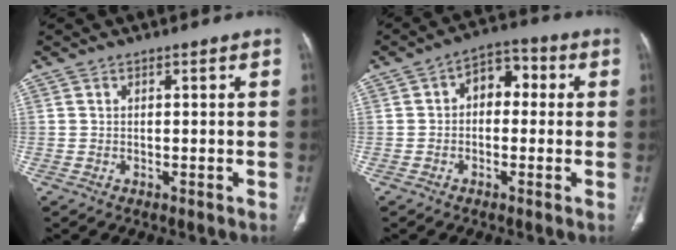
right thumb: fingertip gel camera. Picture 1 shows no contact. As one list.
[{"total": 6.9, "force": [0.6, 4.7, 5.0], "torque": [-0.044, 0.026, -0.004]}]